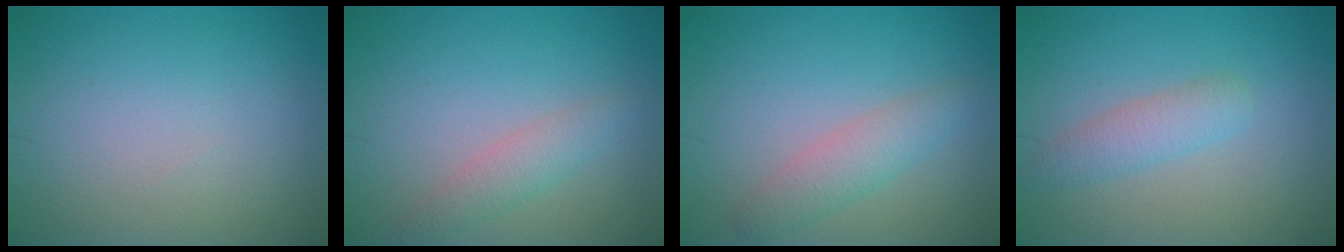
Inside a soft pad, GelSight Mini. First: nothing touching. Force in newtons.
{"total": 2.2, "press": 2.2, "slide": 0.1}
{"total": 2.7, "press": 2.7, "slide": 0.1}
{"total": 2.5, "press": 2.5, "slide": 0.1}